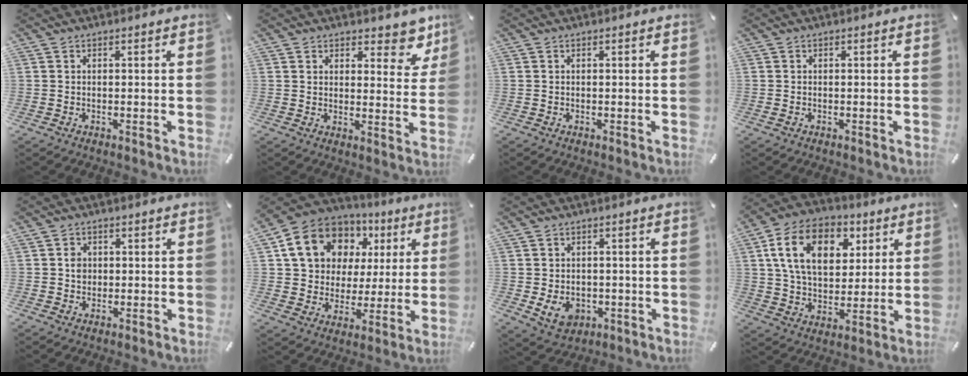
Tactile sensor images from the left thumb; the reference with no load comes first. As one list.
[{"total": 7.2, "force": [5.7, 3.7, 2.5], "torque": [-0.012, -0.041, 0.097]}, {"total": 0.0}, {"total": 0.5, "force": [-0.3, 0.3, 0.3], "torque": [-0.006, 0.000, -0.006]}, {"total": 2.8, "force": [0.1, 2.5, 1.2], "torque": [-0.017, 0.002, -0.001]}, {"total": 15.6, "force": [6.4, 12.8, 6.2], "torque": [-0.118, -0.016, 0.127]}, {"total": 6.2, "force": [-1.2, 5.1, 3.3], "torque": [-0.062, 0.002, -0.019]}, {"total": 16.6, "force": [6.0, 11.5, 10.3], "torque": [-0.177, -0.003, 0.109]}]